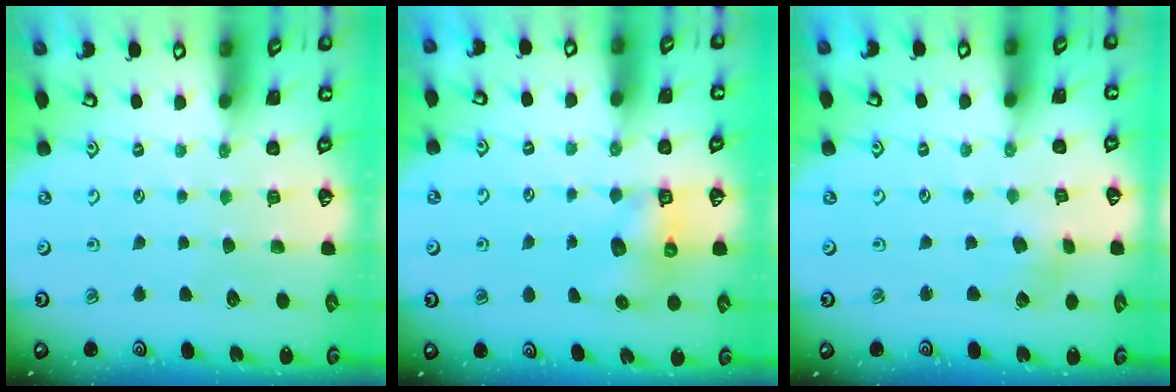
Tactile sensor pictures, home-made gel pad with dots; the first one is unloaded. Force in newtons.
{"total": 6.7, "press": 6.7, "slide": 0.9}
{"total": 2.0, "press": 2.0, "slide": 0.3}